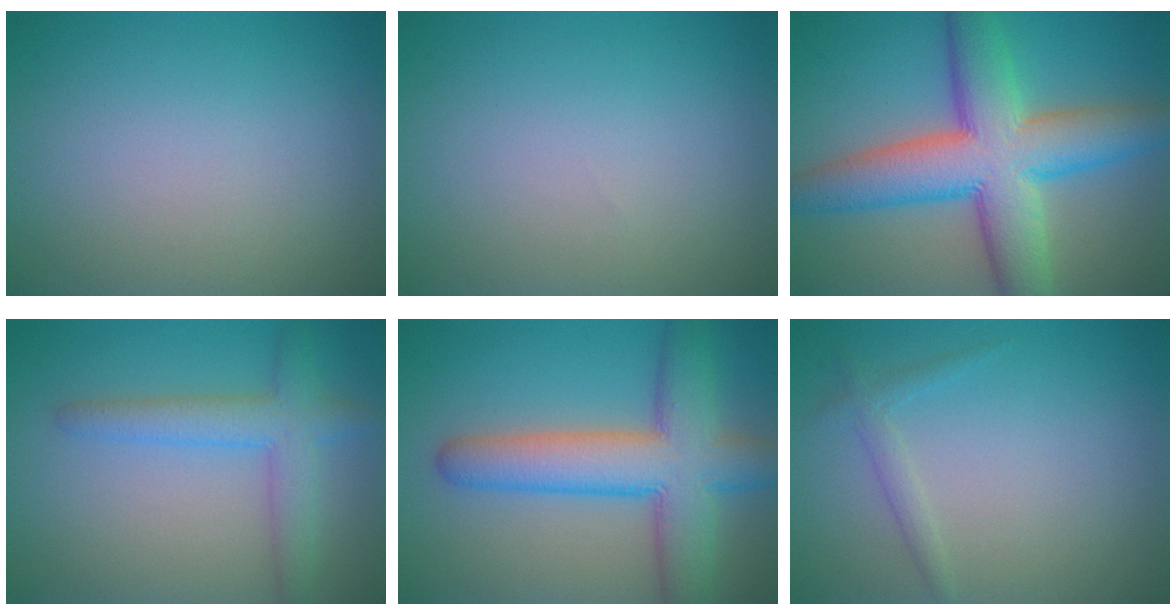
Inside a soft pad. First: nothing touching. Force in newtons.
{"total": 0.0}
{"total": 10.8, "press": 10.8, "slide": 0.3}
{"total": 3.9, "press": 3.9, "slide": 0.2}
{"total": 8.8, "press": 8.7, "slide": 0.5}
{"total": 1.4, "press": 1.4, "slide": 0.0}